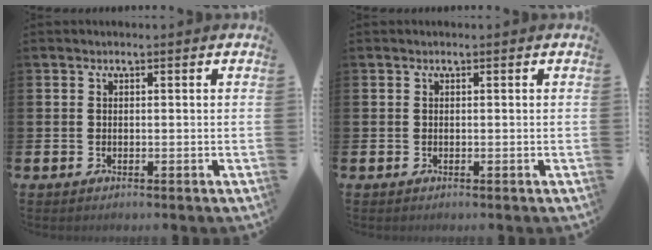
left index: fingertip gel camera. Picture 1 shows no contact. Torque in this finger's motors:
{"motor_torque": [-0.02, -0.02, -0.01, 0.01]}